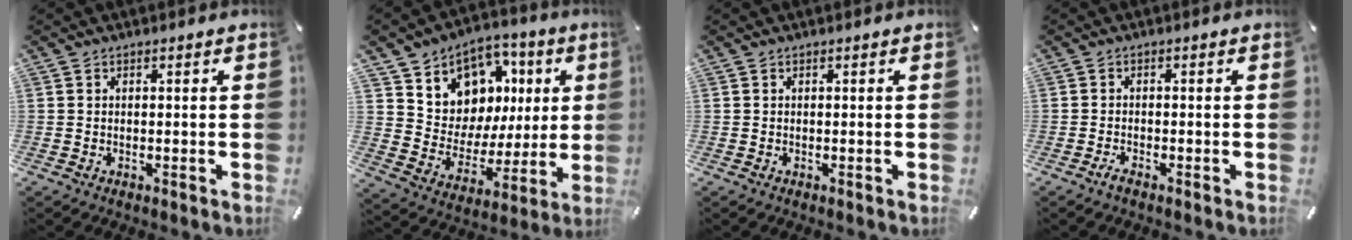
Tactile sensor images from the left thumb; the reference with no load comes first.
{"total": 10.5, "force": [4.6, 9.3, 1.5], "torque": [-0.030, -0.055, 0.093]}
{"total": 0.0}
{"total": 1.4, "force": [-1.2, 0.3, 0.7], "torque": [-0.015, 0.002, -0.023]}